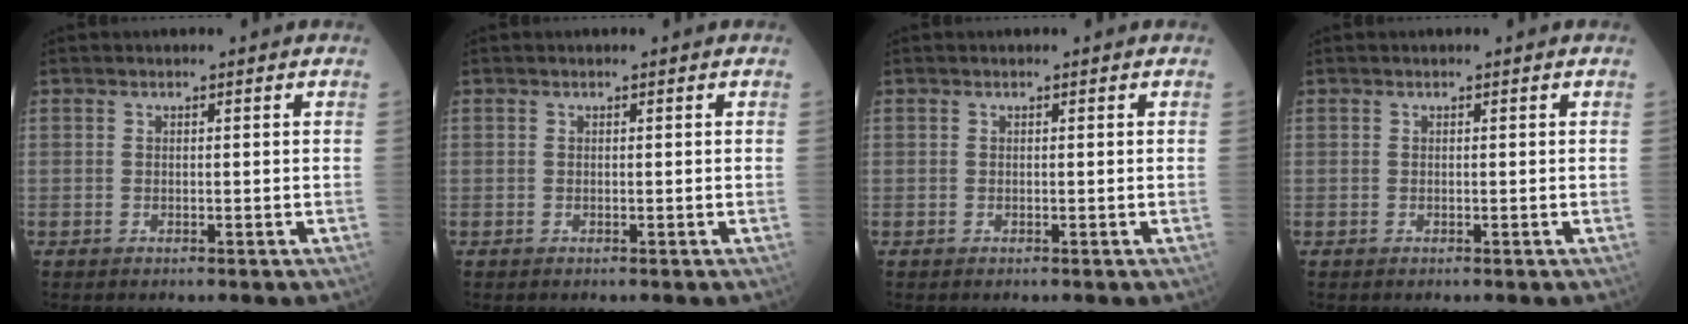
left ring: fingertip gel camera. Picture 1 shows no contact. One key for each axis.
{"total": 0.0}
{"total": 0.0}
{"total": 0.0}